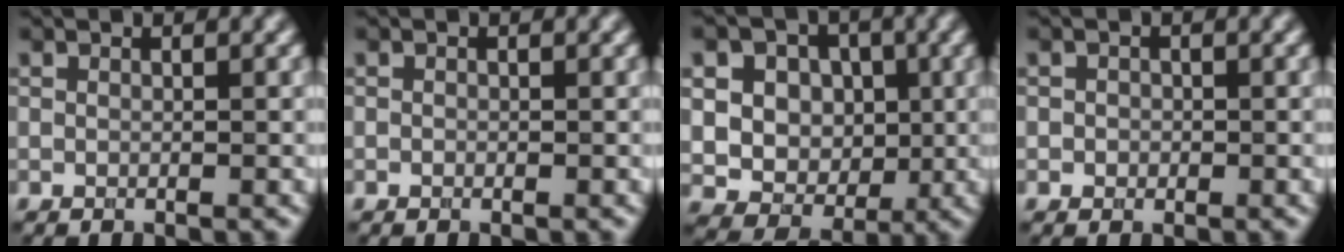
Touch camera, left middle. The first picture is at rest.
{"total": 0.0}
{"total": 11.1, "force": [2.3, 9.8, 4.7], "torque": [-0.100, 0.025, 0.035]}
{"total": 1.0, "force": [-0.1, 0.9, 0.3], "torque": [0.003, -0.005, -0.002]}